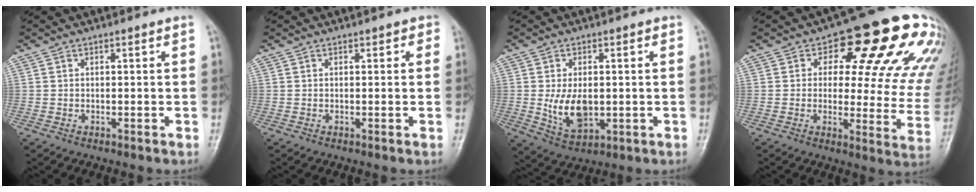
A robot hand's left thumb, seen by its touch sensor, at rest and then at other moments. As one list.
[{"total": 1.2, "force": [0.6, 0.8, 0.7], "torque": [0.006, 0.001, 0.002]}, {"total": 8.1, "force": [-0.3, 5.1, 6.3], "torque": [-0.098, -0.012, 0.006]}, {"total": 21.2, "force": [10.2, 9.8, 15.8], "torque": [-0.146, -0.024, 0.115]}]